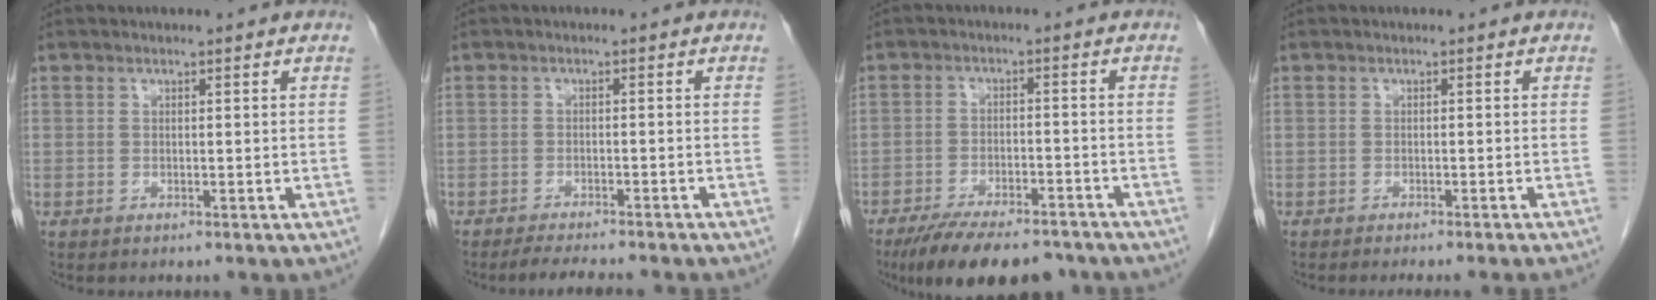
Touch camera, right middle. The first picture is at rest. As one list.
[{"total": 6.0, "force": [-5.3, 0.4, 2.8], "torque": [-0.040, -0.012, -0.078]}, {"total": 13.9, "force": [-11.5, 3.8, 6.9], "torque": [-0.113, -0.012, -0.171]}, {"total": 5.7, "force": [-5.1, -0.8, 2.4], "torque": [-0.012, -0.011, -0.064]}]